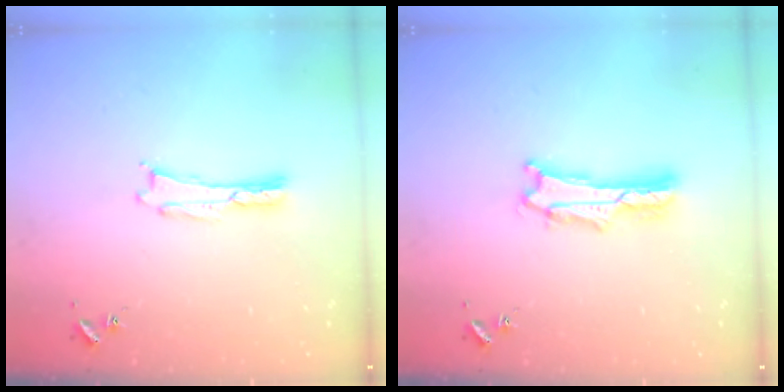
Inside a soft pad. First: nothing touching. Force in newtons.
{"total": 2.7, "press": 2.7, "slide": 0.4}